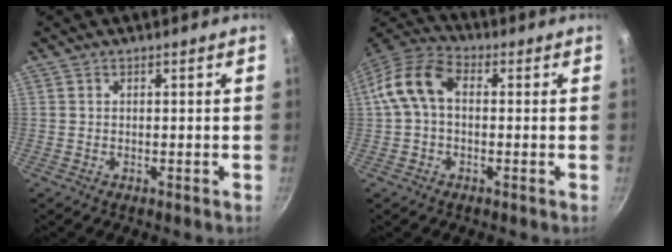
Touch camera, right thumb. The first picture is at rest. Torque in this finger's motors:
{"motor_torque": [0.65, 0.89, 0.53, -0.50, 0.08]}